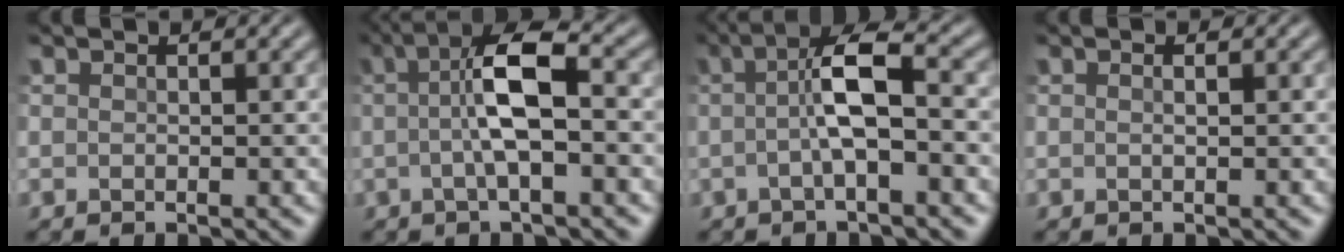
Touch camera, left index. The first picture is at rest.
{"total": 5.9, "force": [0.3, 1.6, 5.7], "torque": [-0.109, 0.014, -0.002]}
{"total": 5.0, "force": [-0.2, 1.2, 4.8], "torque": [-0.092, 0.013, -0.011]}
{"total": 0.6, "force": [0.0, 0.2, 0.6], "torque": [-0.009, 0.001, 0.005]}